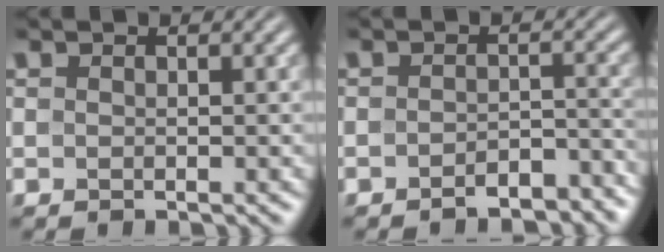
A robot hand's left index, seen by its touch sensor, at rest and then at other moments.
{"total": 3.6, "force": [-2.9, 1.2, 1.7], "torque": [-0.021, 0.004, -0.038]}